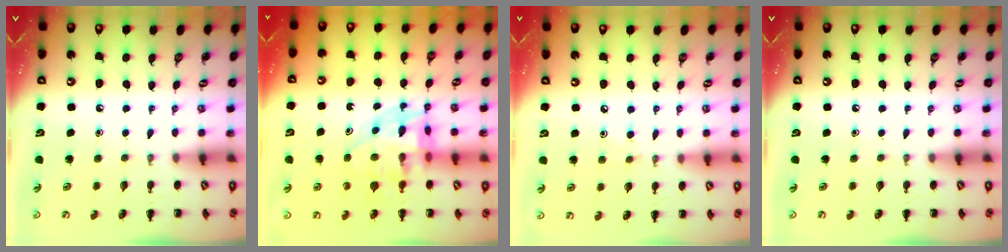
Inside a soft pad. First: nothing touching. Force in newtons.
{"total": 12.0, "press": 11.5, "slide": 3.3}
{"total": 2.9, "press": 2.7, "slide": 1.1}
{"total": 0.0}